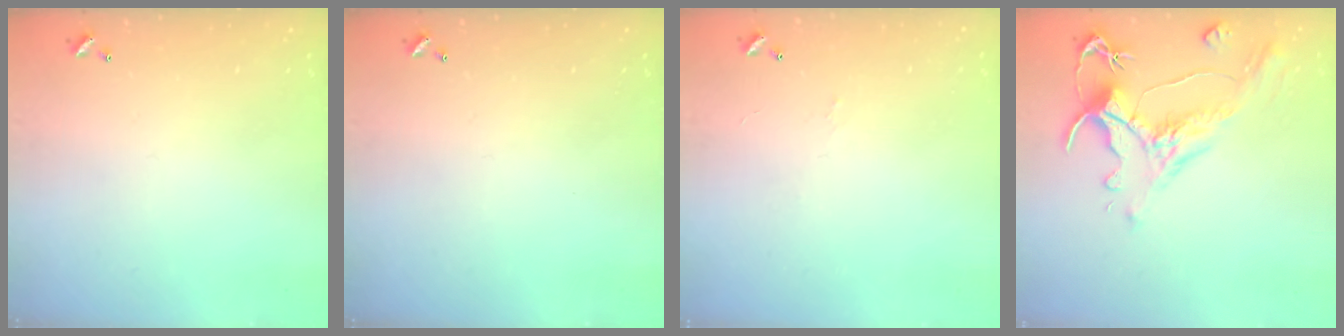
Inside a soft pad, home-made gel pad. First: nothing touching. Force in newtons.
{"total": 0.0}
{"total": 3.2, "press": 3.2, "slide": 0.5}
{"total": 1.6, "press": 0.4, "slide": 1.5}